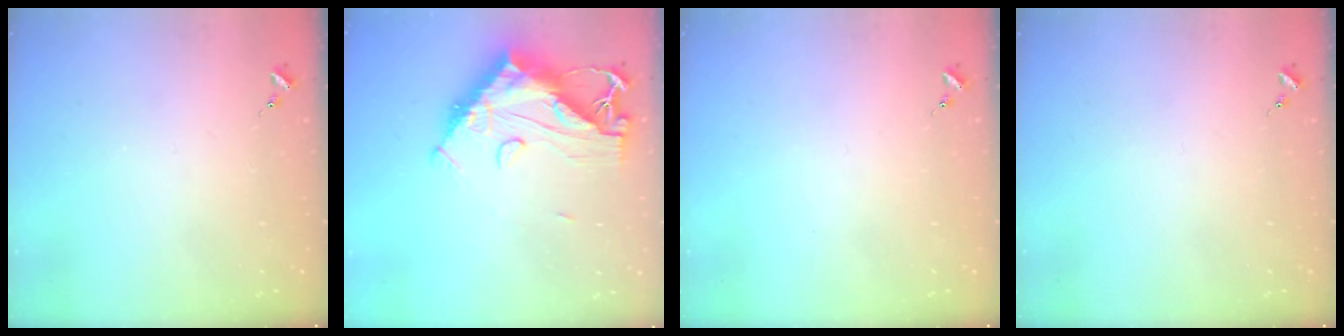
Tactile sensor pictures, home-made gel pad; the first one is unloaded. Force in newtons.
{"total": 17.4, "press": 17.3, "slide": 1.6}
{"total": 0.0}
{"total": 0.0}